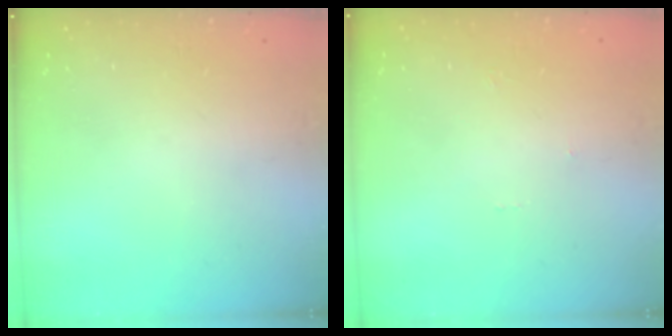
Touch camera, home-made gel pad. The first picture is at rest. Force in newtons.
{"total": 0.0}